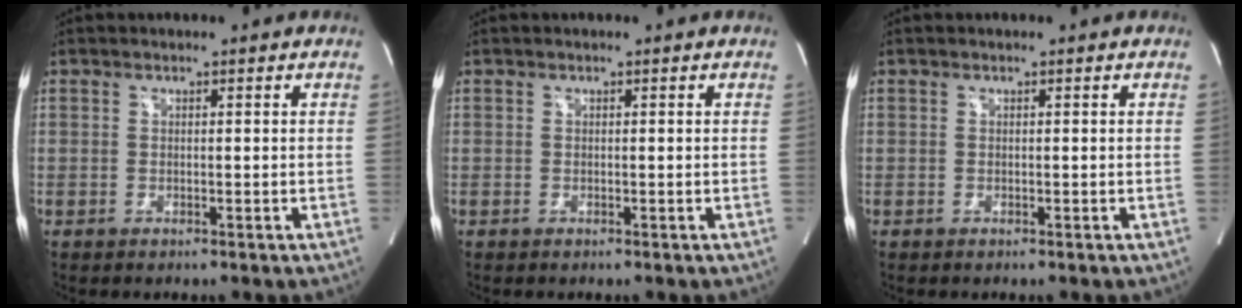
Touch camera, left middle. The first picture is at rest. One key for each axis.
{"total": 0.0}
{"total": 0.0}